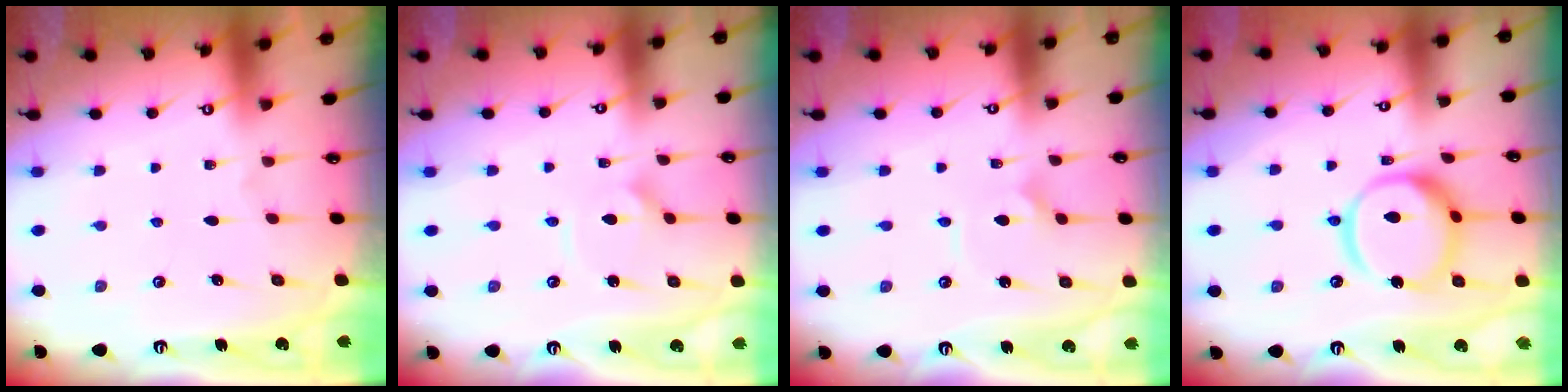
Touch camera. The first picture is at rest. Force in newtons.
{"total": 3.5, "press": 3.4, "slide": 0.3}
{"total": 2.9, "press": 2.9, "slide": 0.1}
{"total": 13.6, "press": 13.6, "slide": 0.9}